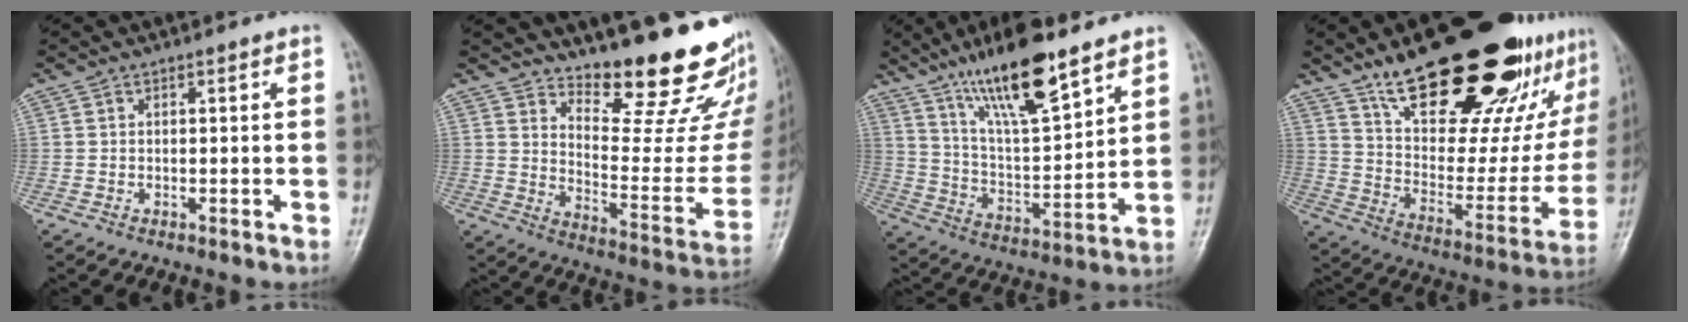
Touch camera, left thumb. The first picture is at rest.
{"total": 20.3, "force": [16.8, 5.2, 10.1], "torque": [-0.097, -0.149, 0.232]}
{"total": 17.6, "force": [11.9, 4.4, 12.2], "torque": [-0.194, -0.060, 0.222]}
{"total": 32.6, "force": [20.6, 12.2, 22.1], "torque": [-0.285, -0.071, 0.320]}